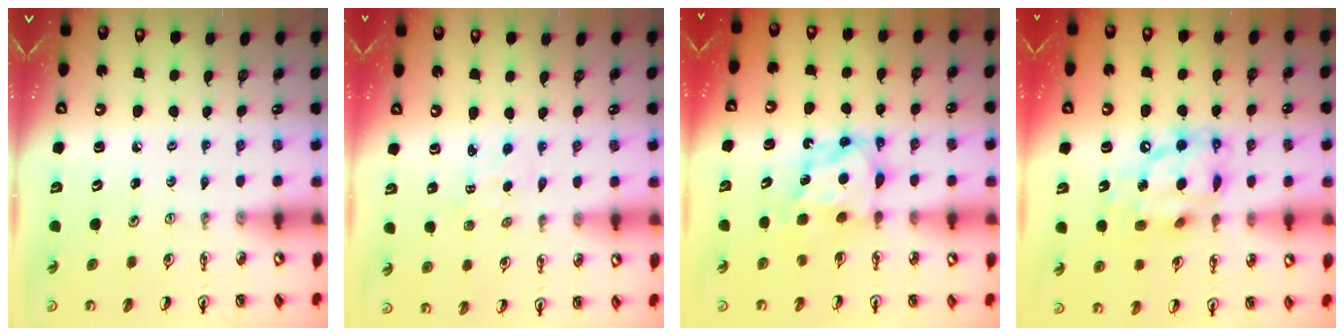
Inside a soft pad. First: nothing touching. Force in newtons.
{"total": 1.3, "press": 1.3, "slide": 0.2}
{"total": 6.5, "press": 6.5, "slide": 0.3}
{"total": 13.0, "press": 13.0, "slide": 1.4}